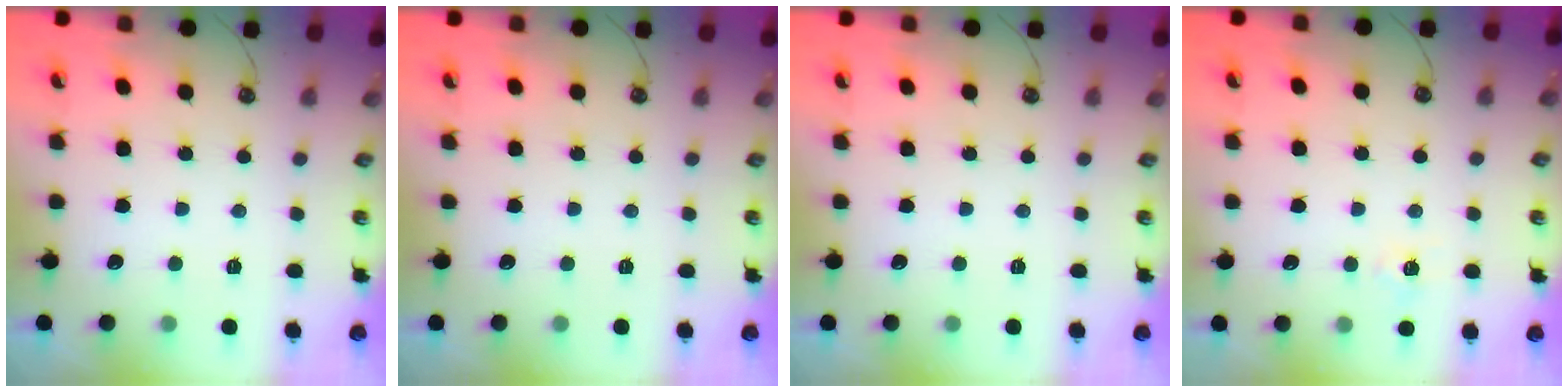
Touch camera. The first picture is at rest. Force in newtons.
{"total": 0.0}
{"total": 0.0}
{"total": 4.2, "press": 4.2, "slide": 0.5}